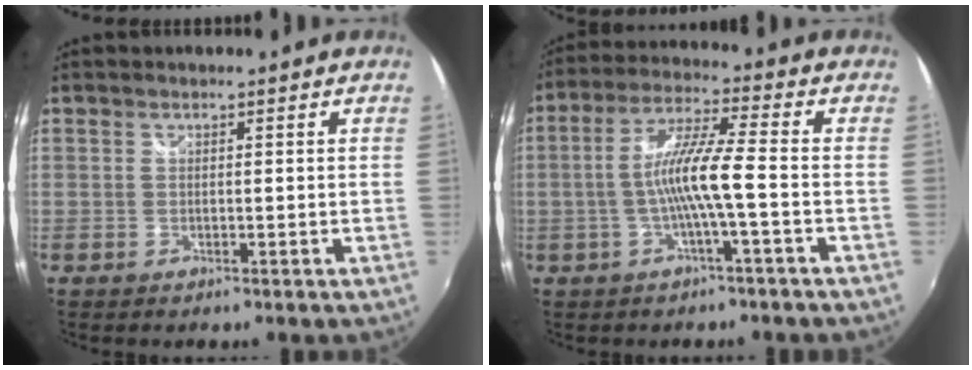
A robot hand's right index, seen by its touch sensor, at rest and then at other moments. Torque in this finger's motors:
{"motor_torque": [1.30, -0.31, 0.67, 0.19]}